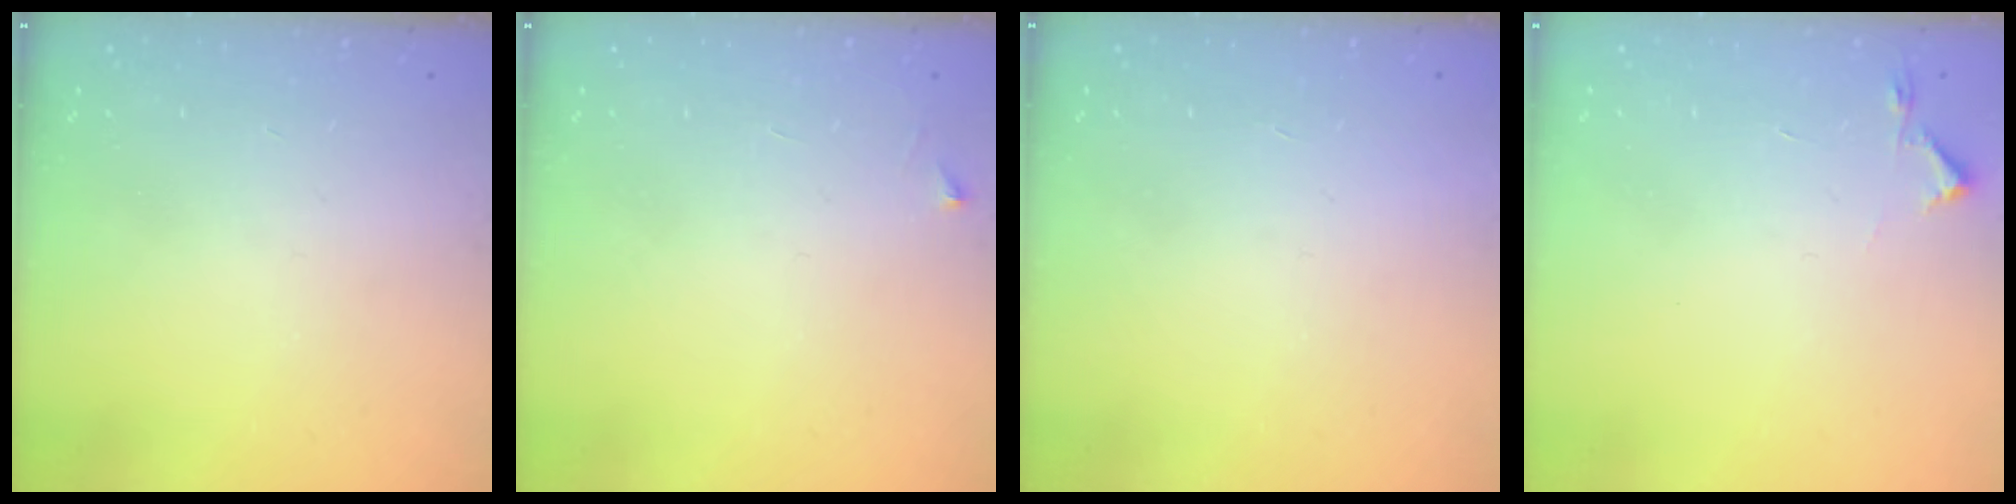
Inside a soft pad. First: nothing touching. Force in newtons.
{"total": 2.5, "press": 2.5, "slide": 0.3}
{"total": 1.5, "press": 1.5, "slide": 0.1}
{"total": 2.7, "press": 2.6, "slide": 0.4}